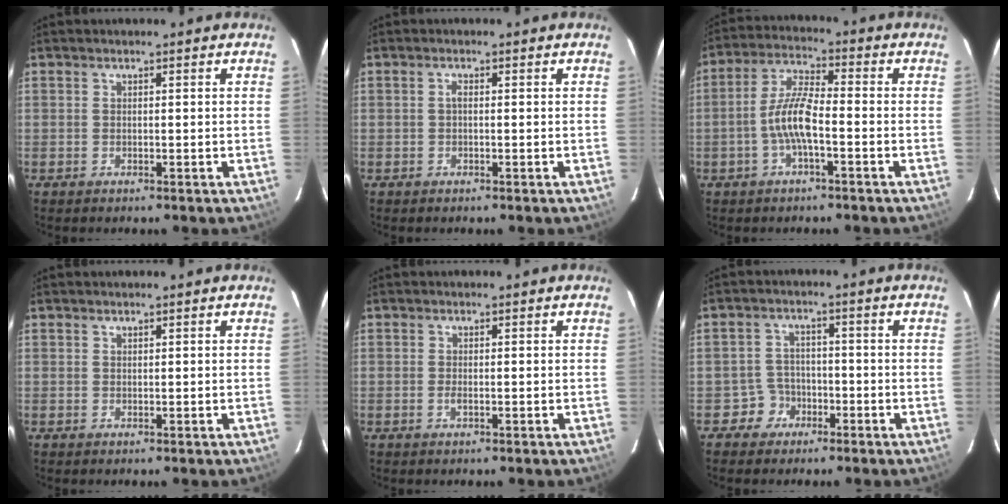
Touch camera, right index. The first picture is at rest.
{"total": 0.7, "force": [-0.1, 0.3, 0.6], "torque": [-0.012, 0.005, -0.003]}
{"total": 7.5, "force": [-2.5, 1.7, 6.9], "torque": [-0.148, 0.011, -0.049]}
{"total": 0.0}
{"total": 0.6, "force": [-0.2, 0.1, 0.6], "torque": [-0.012, 0.000, -0.005]}
{"total": 4.1, "force": [-2.4, 3.4, -0.2], "torque": [0.002, 0.020, -0.041]}